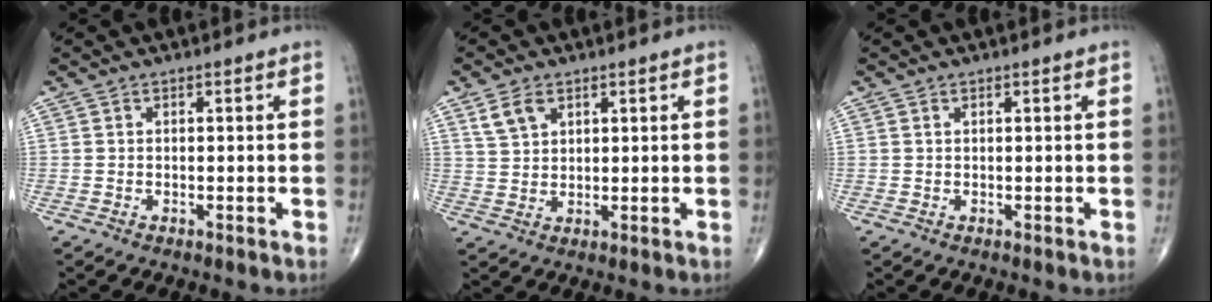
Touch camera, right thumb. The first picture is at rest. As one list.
[{"total": 4.4, "force": [2.5, 2.6, 2.4], "torque": [-0.041, -0.007, 0.054]}, {"total": 0.0}]